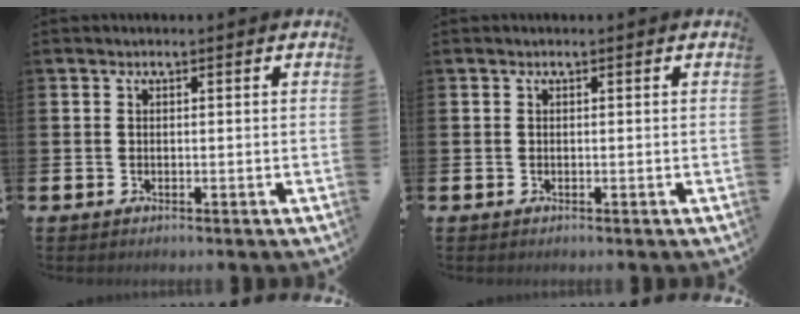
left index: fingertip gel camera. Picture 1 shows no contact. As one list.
[{"total": 0.0}]